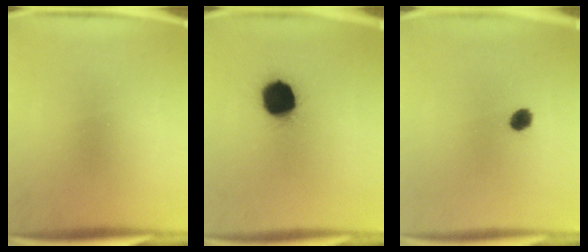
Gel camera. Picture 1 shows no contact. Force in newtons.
{"total": 14.4}
{"total": 2.9}